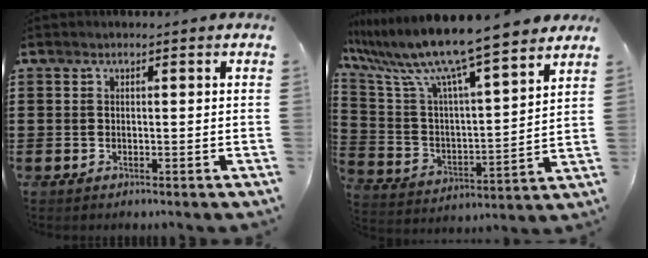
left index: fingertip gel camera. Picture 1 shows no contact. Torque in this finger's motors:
{"motor_torque": [2.14, 0.00, 0.75, 0.21]}